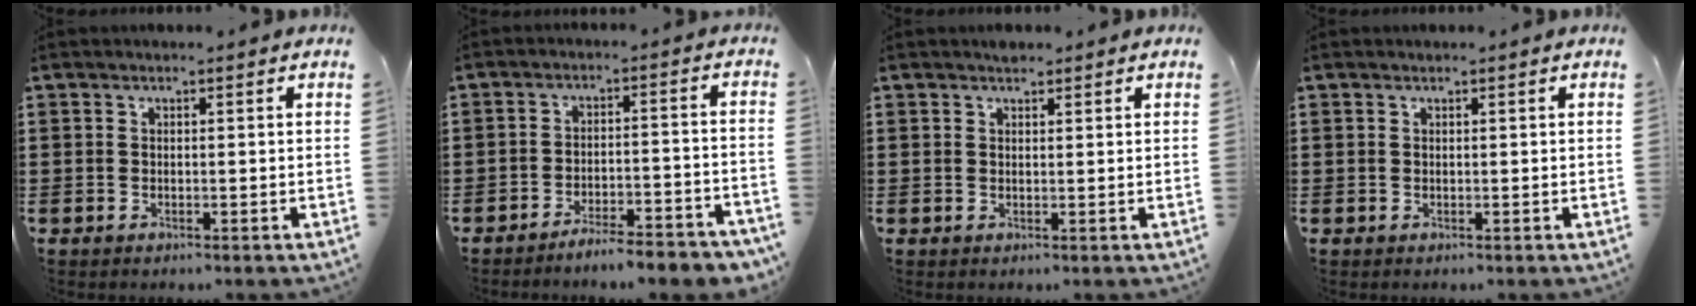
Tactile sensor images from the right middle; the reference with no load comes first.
{"total": 4.7, "force": [-4.6, -0.2, 1.2], "torque": [-0.026, -0.007, -0.092]}
{"total": 1.1, "force": [1.0, 0.4, 0.1], "torque": [0.004, -0.003, 0.017]}
{"total": 0.0}